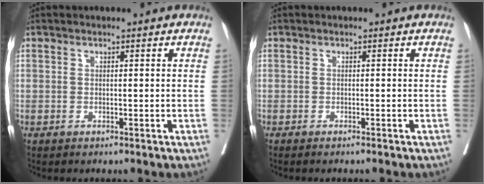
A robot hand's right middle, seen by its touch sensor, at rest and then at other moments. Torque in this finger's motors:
{"motor_torque": [0.11, -0.35, 0.03, 0.02]}